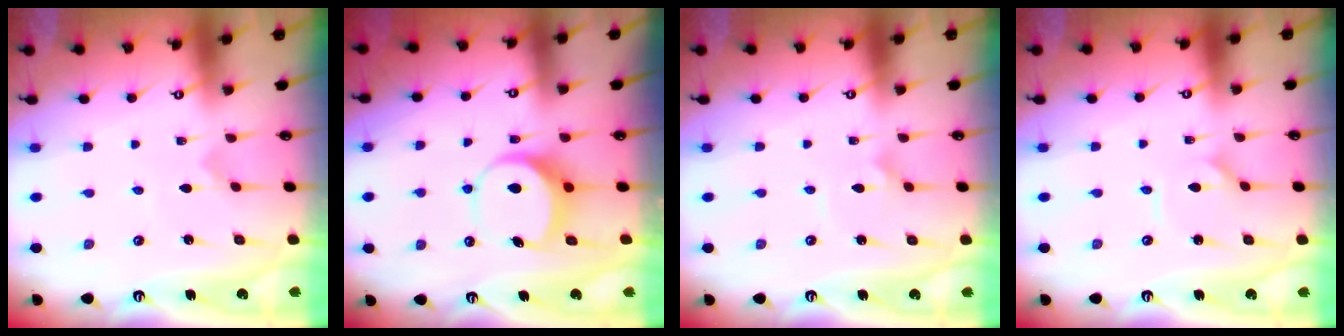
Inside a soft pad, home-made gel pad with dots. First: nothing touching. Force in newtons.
{"total": 6.7, "press": 6.7, "slide": 0.7}
{"total": 2.4, "press": 2.4, "slide": 0.1}
{"total": 1.1, "press": 1.1, "slide": 0.1}